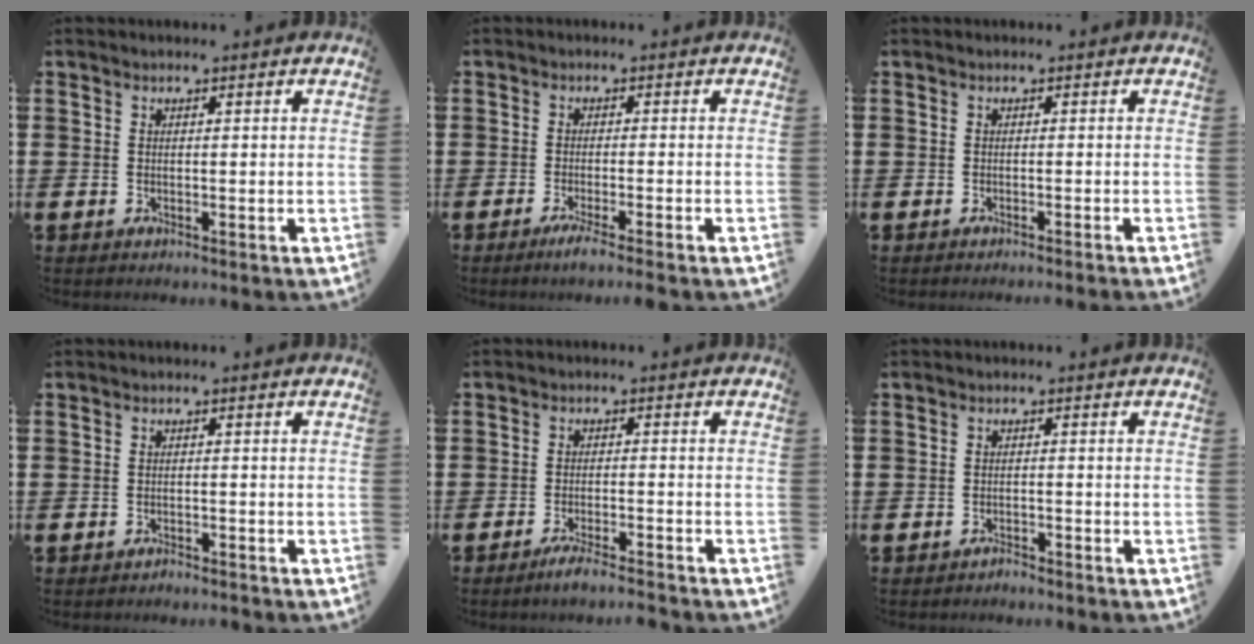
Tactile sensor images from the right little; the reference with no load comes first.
{"total": 2.1, "force": [-1.3, 0.0, 1.7], "torque": [-0.025, -0.003, -0.024]}
{"total": 0.5, "force": [-0.5, -0.2, 0.1], "torque": [0.000, 0.001, -0.012]}
{"total": 0.9, "force": [-0.9, 0.1, 0.0], "torque": [0.005, -0.003, -0.020]}
{"total": 2.6, "force": [-2.3, -0.1, 1.3], "torque": [-0.020, 0.004, -0.043]}
{"total": 1.1, "force": [-1.1, 0.0, 0.0], "torque": [-0.003, 0.002, -0.024]}